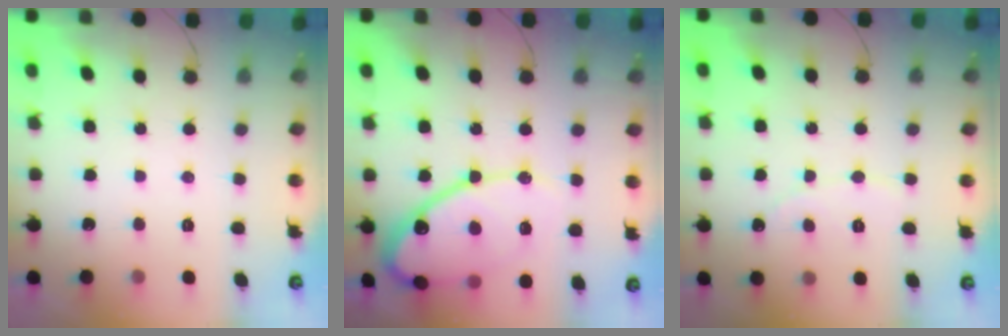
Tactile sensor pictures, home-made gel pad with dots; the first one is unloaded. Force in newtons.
{"total": 16.3, "press": 16.2, "slide": 1.4}
{"total": 2.9, "press": 2.9, "slide": 0.3}